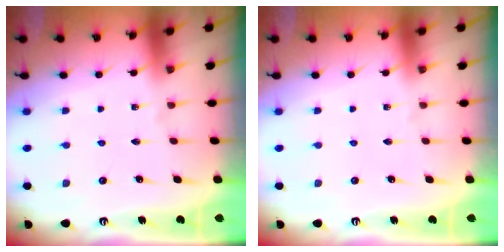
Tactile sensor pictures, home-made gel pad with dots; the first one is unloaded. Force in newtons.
{"total": 0.0}